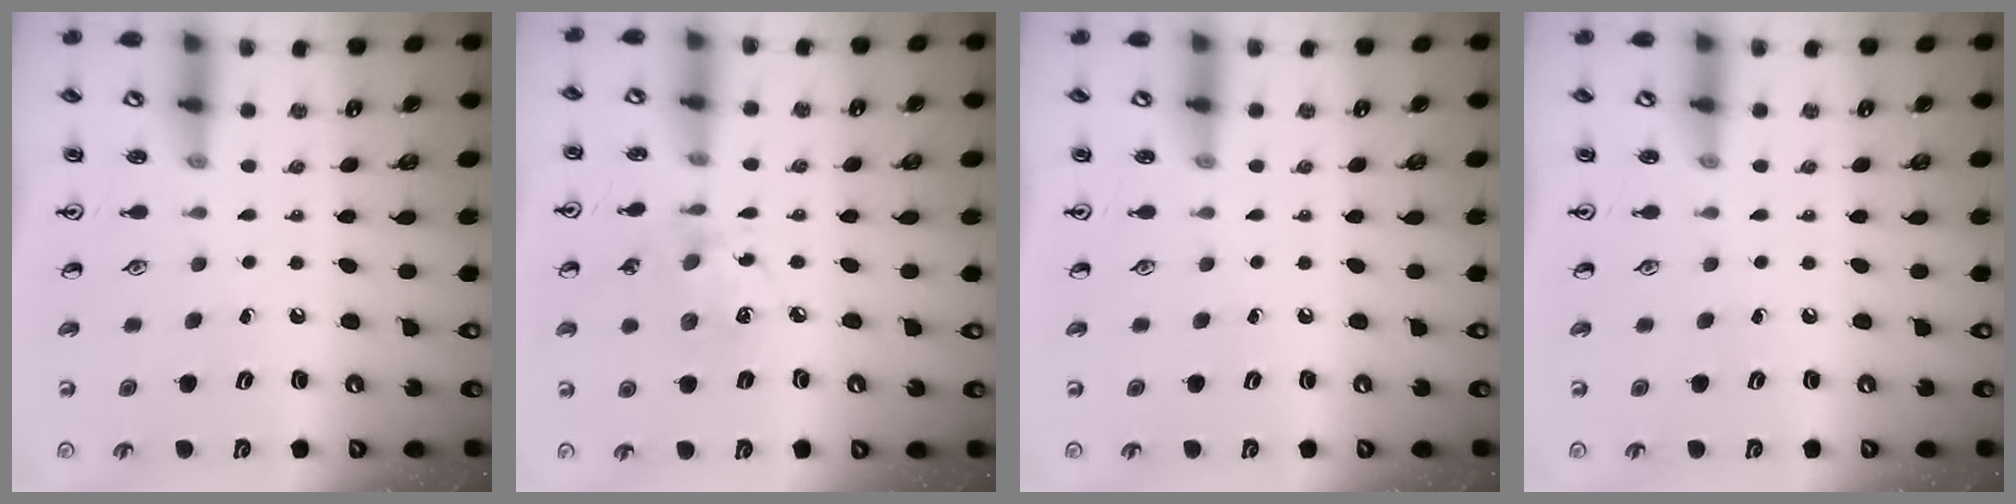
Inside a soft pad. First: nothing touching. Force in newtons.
{"total": 7.0, "press": 6.9, "slide": 0.6}
{"total": 0.0}
{"total": 0.0}